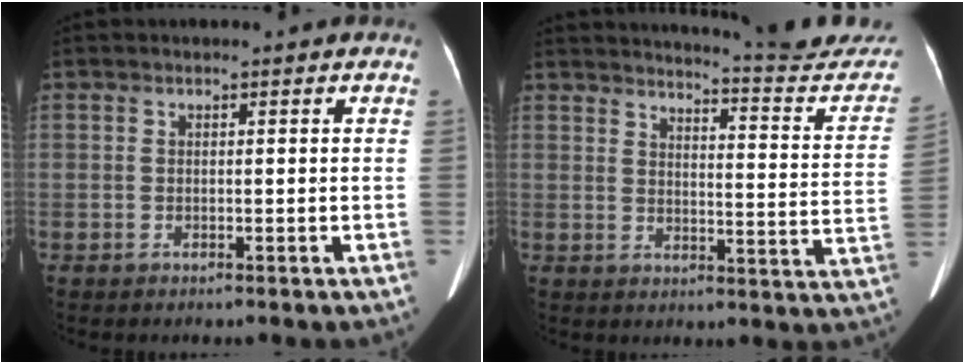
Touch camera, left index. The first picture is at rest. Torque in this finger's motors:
{"motor_torque": [-0.26, -1.22, 0.14, 0.09]}